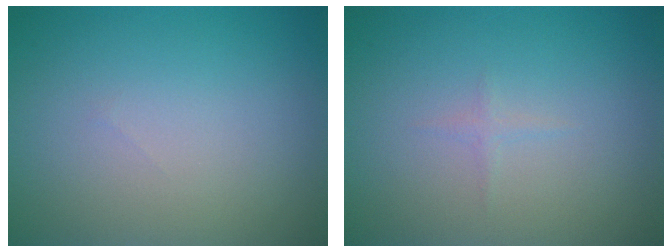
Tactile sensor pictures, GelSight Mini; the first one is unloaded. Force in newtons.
{"total": 0.6, "press": 0.6, "slide": 0.0}